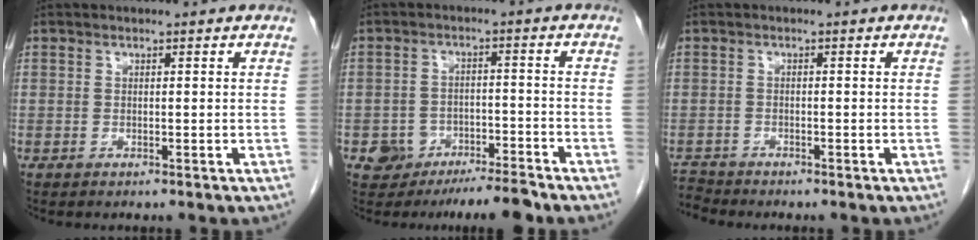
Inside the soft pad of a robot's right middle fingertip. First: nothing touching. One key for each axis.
{"total": 5.6, "fx": -4.6, "fy": 2.0, "fz": 2.6, "tx": -0.034, "ty": 0.012, "tz": -0.068}
{"total": 2.3, "fx": -2.2, "fy": 0.0, "fz": -0.6, "tx": 0.017, "ty": -0.014, "tz": -0.040}